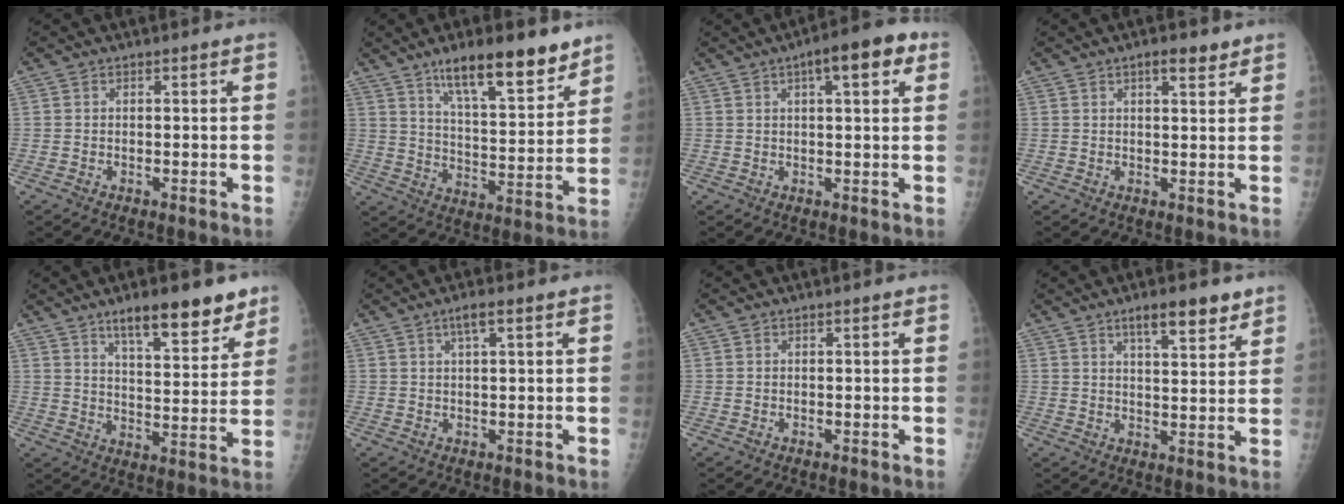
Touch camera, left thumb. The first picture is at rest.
{"total": 15.8, "force": [11.0, 4.3, 10.6], "torque": [-0.136, -0.065, 0.183]}
{"total": 8.9, "force": [3.9, 2.9, 7.5], "torque": [-0.089, 0.010, 0.046]}
{"total": 3.8, "force": [2.5, 1.3, 2.5], "torque": [-0.028, -0.012, 0.035]}
{"total": 13.6, "force": [9.4, 4.3, 9.0], "torque": [-0.096, -0.053, 0.144]}
{"total": 3.0, "force": [1.4, 0.6, 2.5], "torque": [-0.046, 0.002, 0.026]}
{"total": 0.0}
{"total": 6.4, "force": [4.2, 2.0, 4.3], "torque": [-0.047, -0.023, 0.060]}